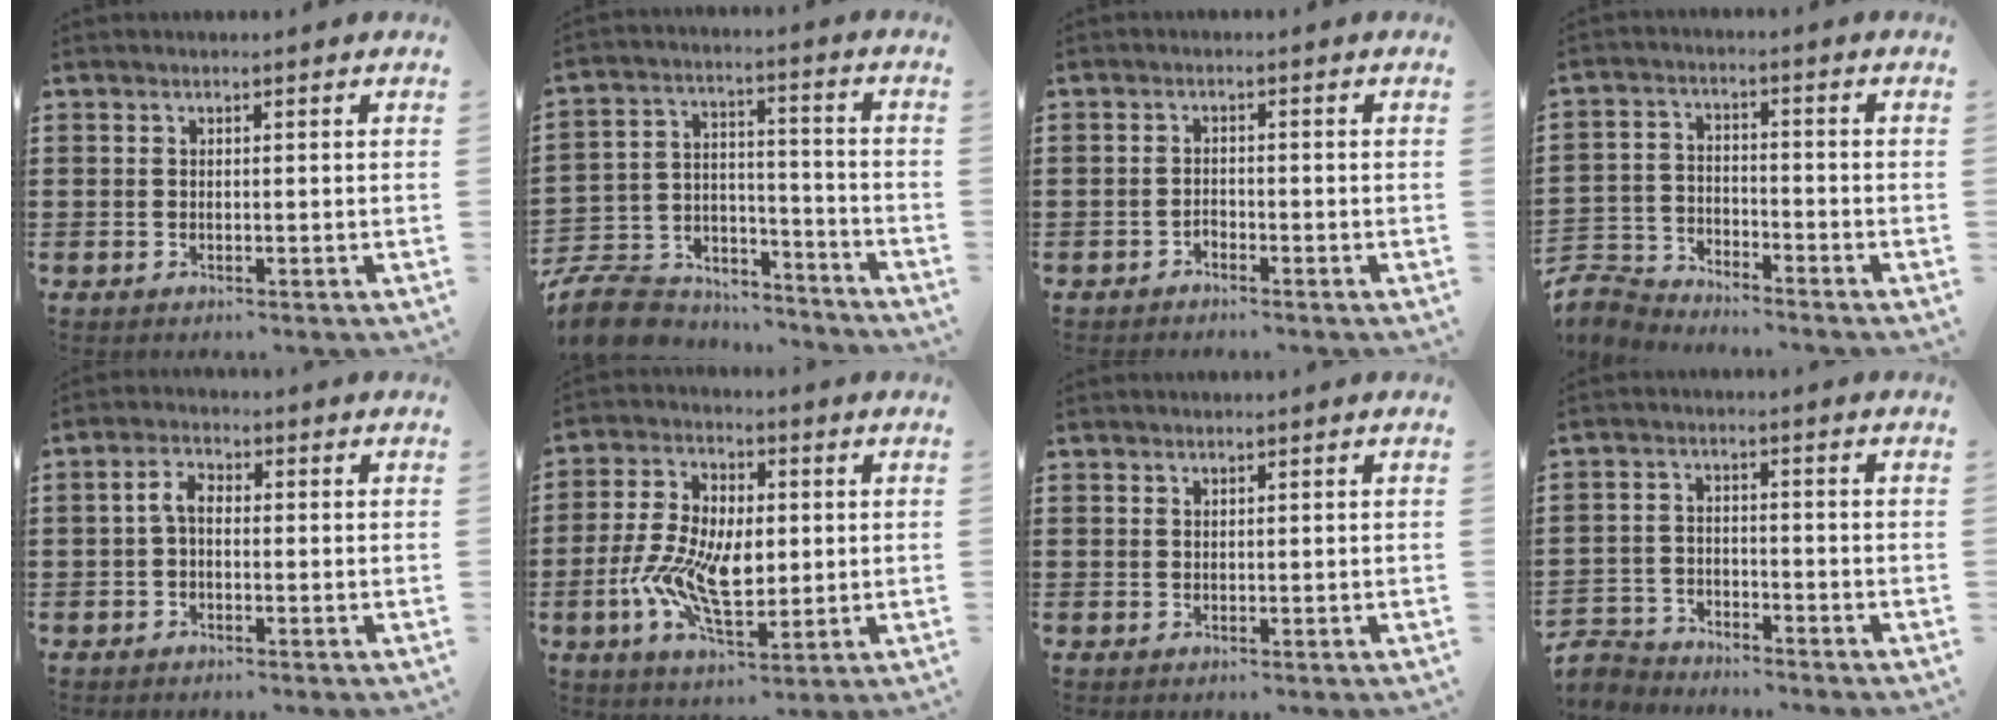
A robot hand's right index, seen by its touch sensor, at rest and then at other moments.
{"total": 9.7, "force": [-8.8, 3.4, 2.0], "torque": [-0.056, 0.023, -0.176]}
{"total": 1.1, "force": [-1.0, 0.5, 0.1], "torque": [-0.005, 0.000, -0.020]}
{"total": 5.2, "force": [-5.1, 1.0, 0.0], "torque": [-0.030, -0.003, -0.113]}
{"total": 3.2, "force": [-0.4, 1.7, 2.7], "torque": [-0.067, 0.002, -0.012]}
{"total": 10.4, "force": [-1.4, 5.8, 8.5], "torque": [-0.192, 0.004, -0.028]}
{"total": 0.7, "force": [0.6, 0.3, 0.0], "torque": [-0.002, 0.001, 0.011]}
{"total": 3.7, "force": [-3.6, 0.7, -0.3], "torque": [-0.016, -0.002, -0.084]}